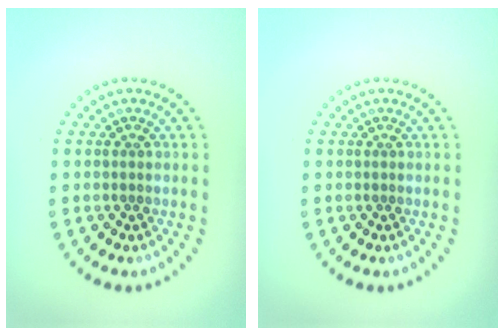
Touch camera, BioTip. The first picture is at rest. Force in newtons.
{"total": 0.0}